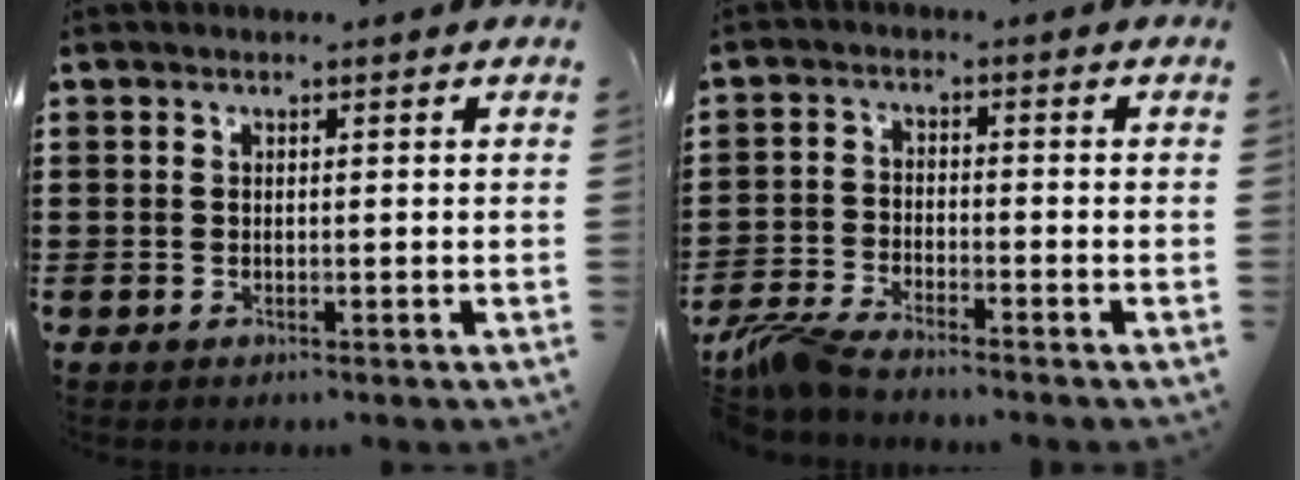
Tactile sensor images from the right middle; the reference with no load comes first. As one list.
[{"total": 4.3, "force": [-3.9, 0.2, 1.9], "torque": [-0.060, -0.012, -0.082]}]